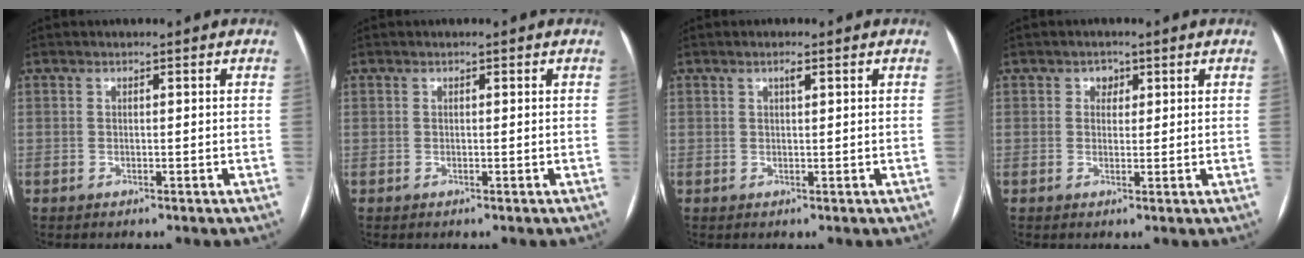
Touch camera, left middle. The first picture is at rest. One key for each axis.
{"total": 0.0}
{"total": 1.1, "fx": 0.6, "fy": 0.2, "fz": 0.9, "tx": -0.018, "ty": 0.003, "tz": 0.010}
{"total": 1.8, "fx": 0.8, "fy": 1.4, "fz": 0.7, "tx": -0.006, "ty": 0.003, "tz": 0.008}